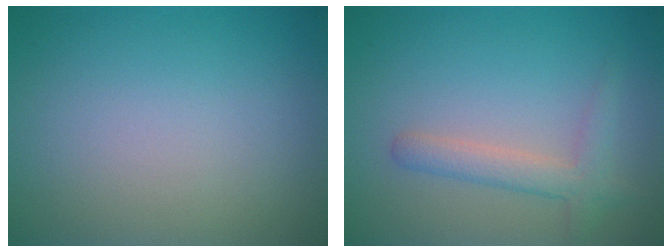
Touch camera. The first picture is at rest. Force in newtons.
{"total": 2.6, "press": 2.6, "slide": 0.2}